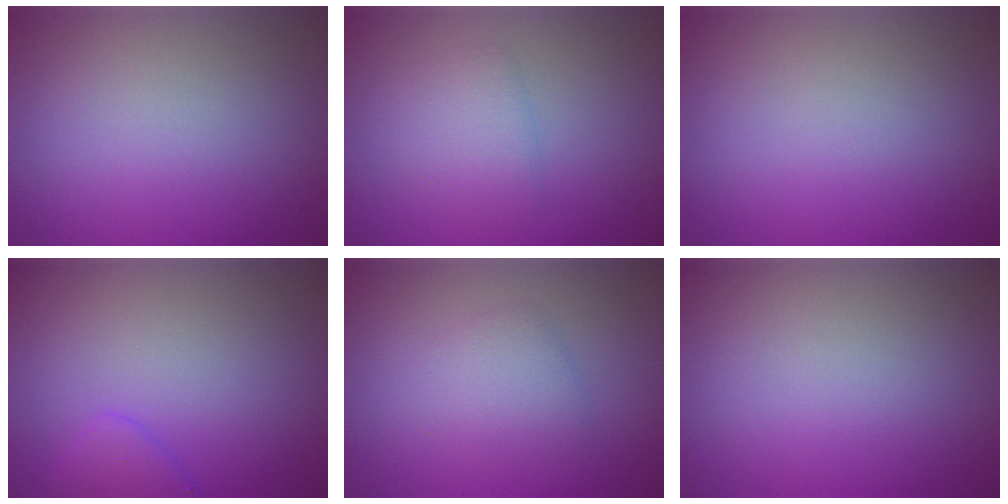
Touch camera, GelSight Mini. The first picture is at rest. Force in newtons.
{"total": 2.4, "press": 2.4, "slide": 0.1}
{"total": 0.0}
{"total": 1.7, "press": 1.7, "slide": 0.1}
{"total": 2.4, "press": 2.4, "slide": 0.3}
{"total": 0.0}